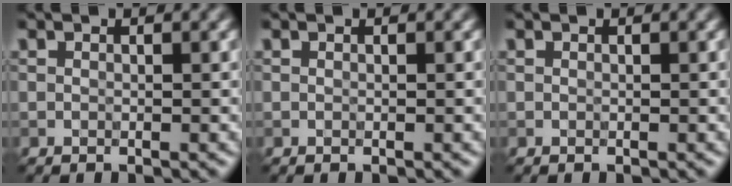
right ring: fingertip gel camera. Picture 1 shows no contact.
{"total": 0.0}
{"total": 0.0}